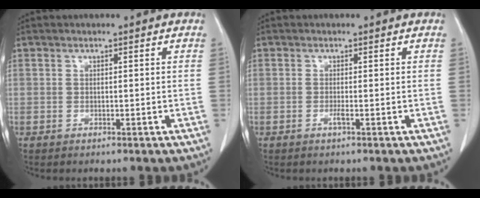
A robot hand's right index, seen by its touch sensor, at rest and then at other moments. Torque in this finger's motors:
{"motor_torque": [0.23, 0.13, 0.08, 0.04]}